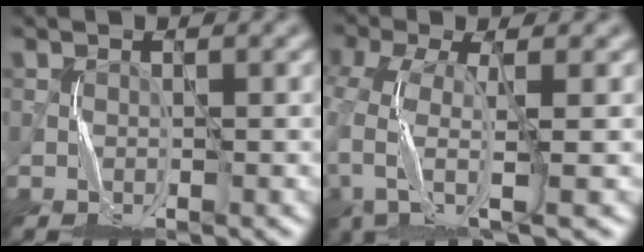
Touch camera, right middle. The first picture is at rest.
{"total": 6.9, "force": [-3.2, 2.1, 5.8], "torque": [-0.135, -0.006, -0.073]}